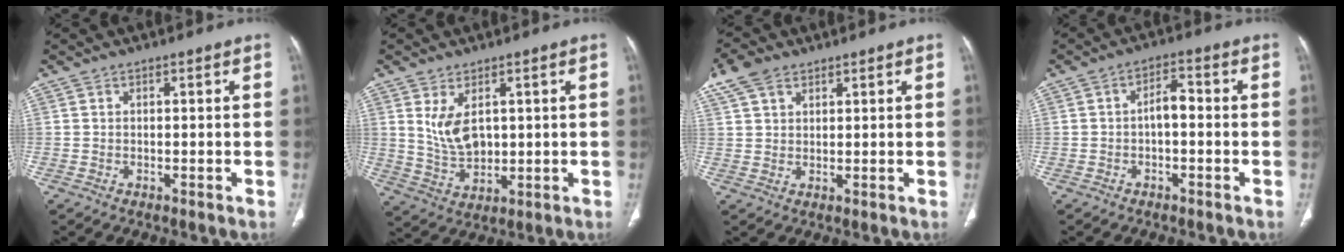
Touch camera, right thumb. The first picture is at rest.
{"total": 7.2, "force": [2.2, 4.2, 5.4], "torque": [-0.092, -0.017, 0.056]}
{"total": 6.1, "force": [3.9, 3.6, 3.1], "torque": [-0.059, 0.007, 0.083]}
{"total": 3.7, "force": [-0.7, 1.8, 3.2], "torque": [-0.044, 0.020, -0.016]}